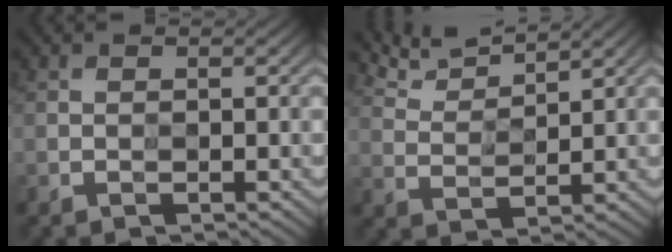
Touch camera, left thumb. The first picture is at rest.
{"total": 5.3, "force": [5.1, 0.7, 1.2], "torque": [-0.042, 0.008, 0.108]}